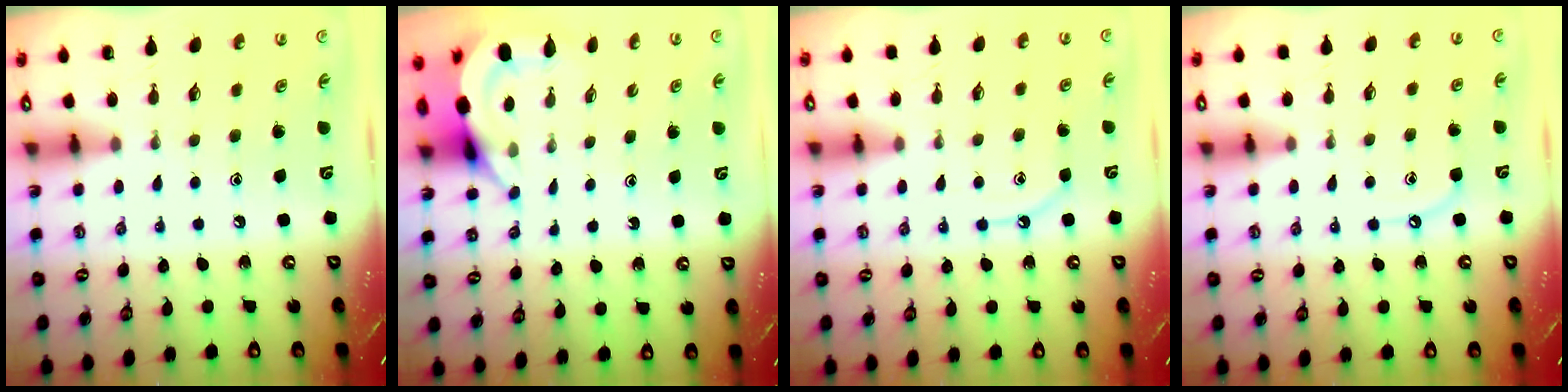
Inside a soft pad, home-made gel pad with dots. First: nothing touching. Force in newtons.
{"total": 6.5, "press": 6.5, "slide": 0.6}
{"total": 6.2, "press": 6.1, "slide": 0.7}
{"total": 5.0, "press": 4.9, "slide": 0.5}